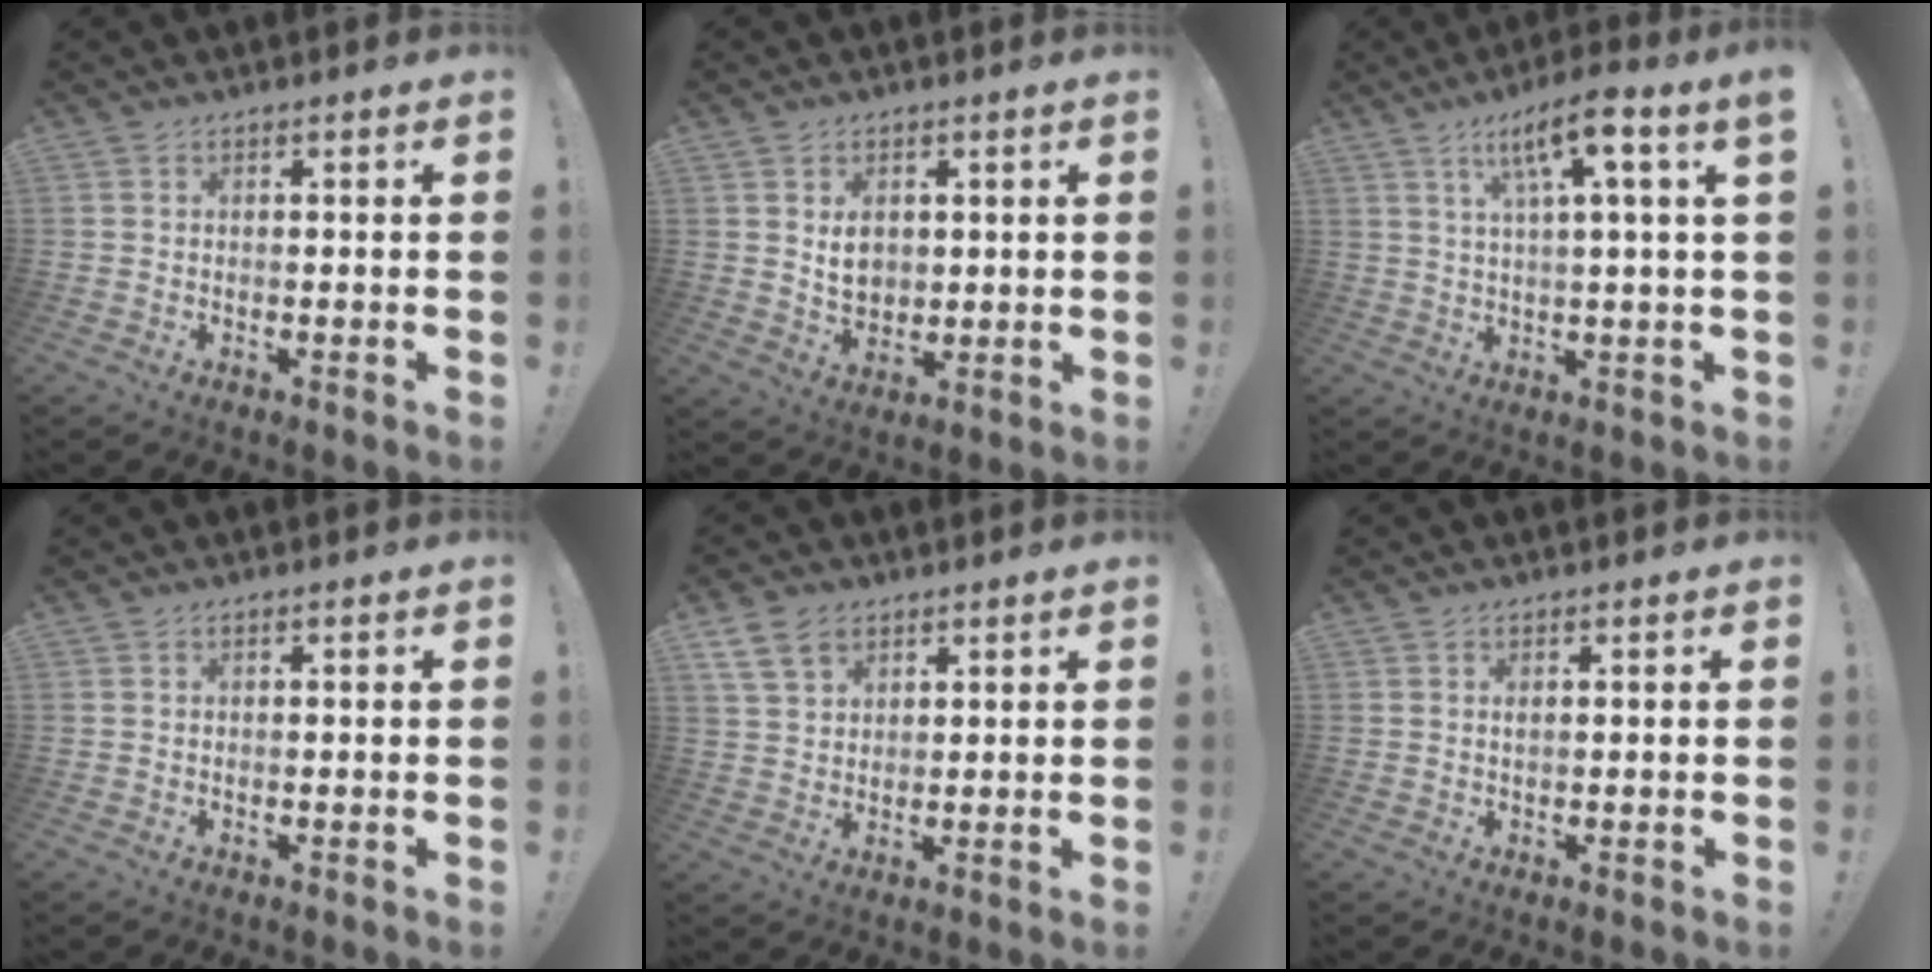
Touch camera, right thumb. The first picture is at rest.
{"total": 6.3, "force": [1.8, 5.2, 3.1], "torque": [-0.039, -0.007, 0.033]}
{"total": 10.1, "force": [4.3, -0.3, 9.1], "torque": [-0.150, -0.016, 0.057]}
{"total": 0.0}
{"total": 7.9, "force": [4.7, 5.3, 3.5], "torque": [-0.064, -0.010, 0.094]}
{"total": 0.9, "force": [0.5, 0.3, 0.7], "torque": [-0.015, 0.000, 0.008]}